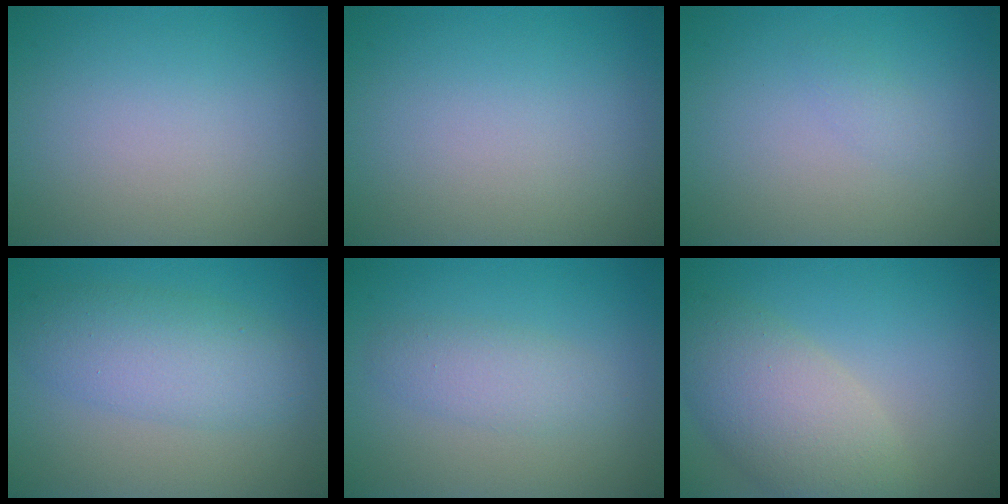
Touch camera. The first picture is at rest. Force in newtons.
{"total": 0.0}
{"total": 0.8, "press": 0.8, "slide": 0.0}
{"total": 4.9, "press": 4.9, "slide": 0.2}
{"total": 2.3, "press": 2.3, "slide": 0.1}
{"total": 6.2, "press": 6.1, "slide": 0.7}